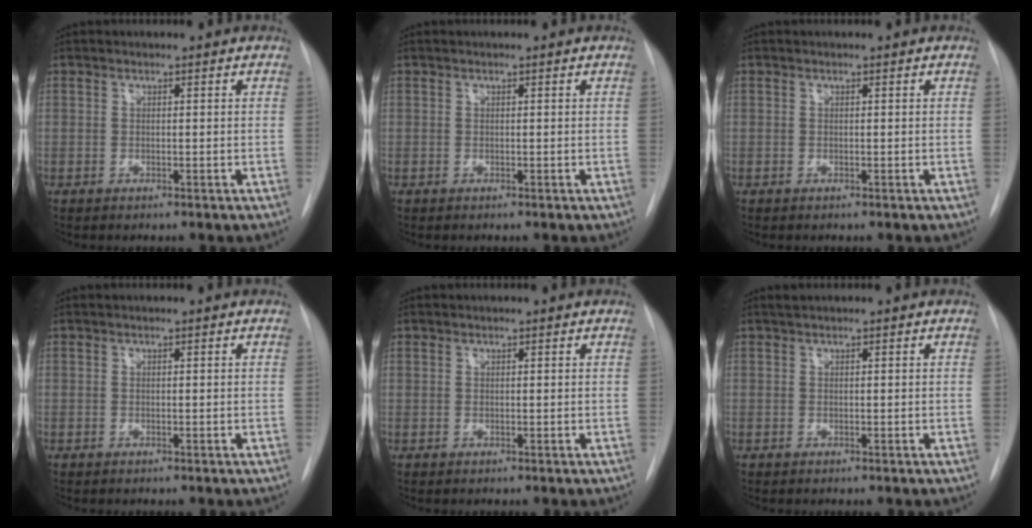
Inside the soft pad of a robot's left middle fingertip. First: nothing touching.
{"total": 0.0}
{"total": 0.0}
{"total": 0.0}
{"total": 0.0}
{"total": 0.7, "force": [0.6, 0.0, 0.3], "torque": [-0.010, 0.009, 0.015]}